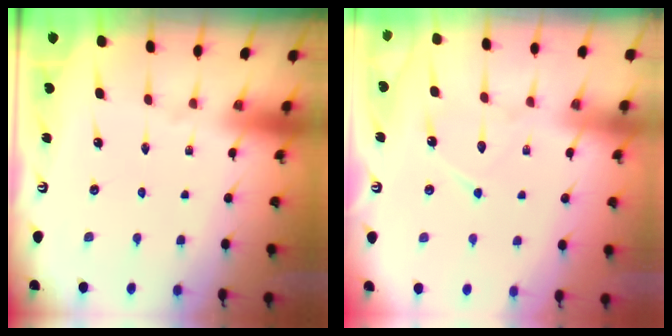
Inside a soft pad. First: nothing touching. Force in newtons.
{"total": 7.6, "press": 7.5, "slide": 0.8}